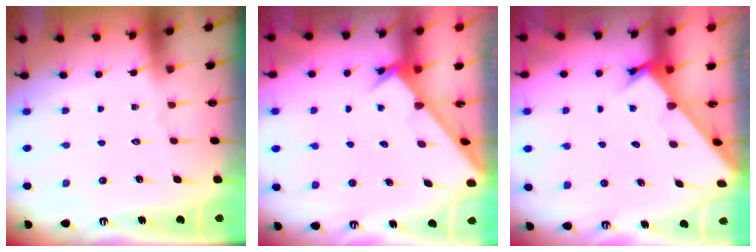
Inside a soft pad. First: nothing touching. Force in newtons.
{"total": 2.4, "press": 2.4, "slide": 0.2}
{"total": 2.2, "press": 2.2, "slide": 0.2}